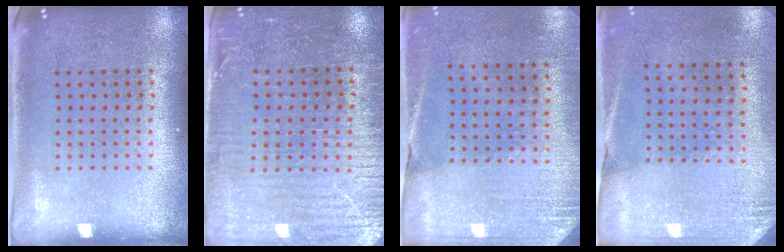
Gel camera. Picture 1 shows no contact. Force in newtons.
{"total": 3.5, "press": 3.0, "slide": 1.7}
{"total": 2.7, "press": 2.6, "slide": 0.9}
{"total": 2.7, "press": 2.4, "slide": 1.3}